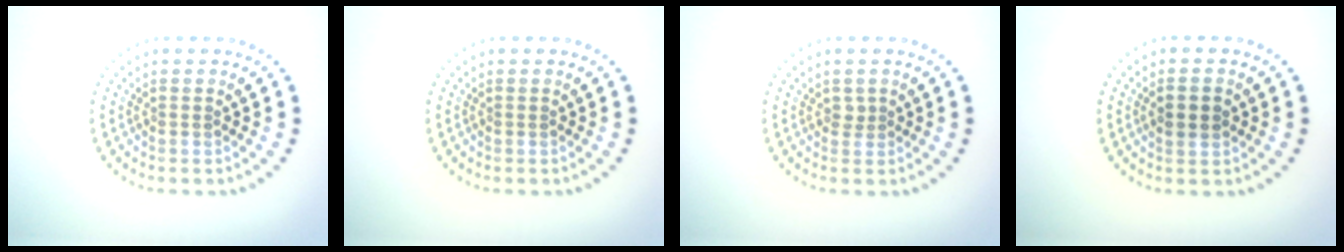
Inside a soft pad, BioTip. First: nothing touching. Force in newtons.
{"total": 0.0}
{"total": 0.9, "press": 0.6, "slide": 0.6}
{"total": 2.1, "press": 2.1, "slide": 0.1}